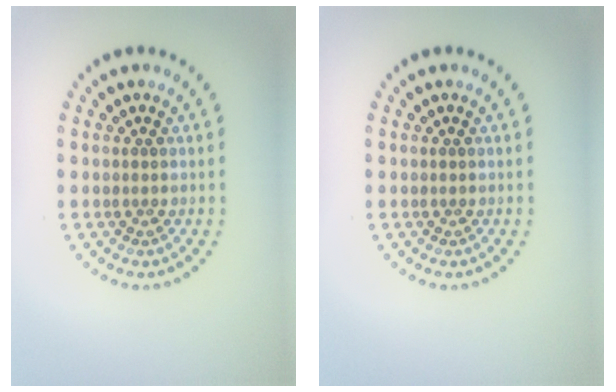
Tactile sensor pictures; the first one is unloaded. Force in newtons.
{"total": 0.0}